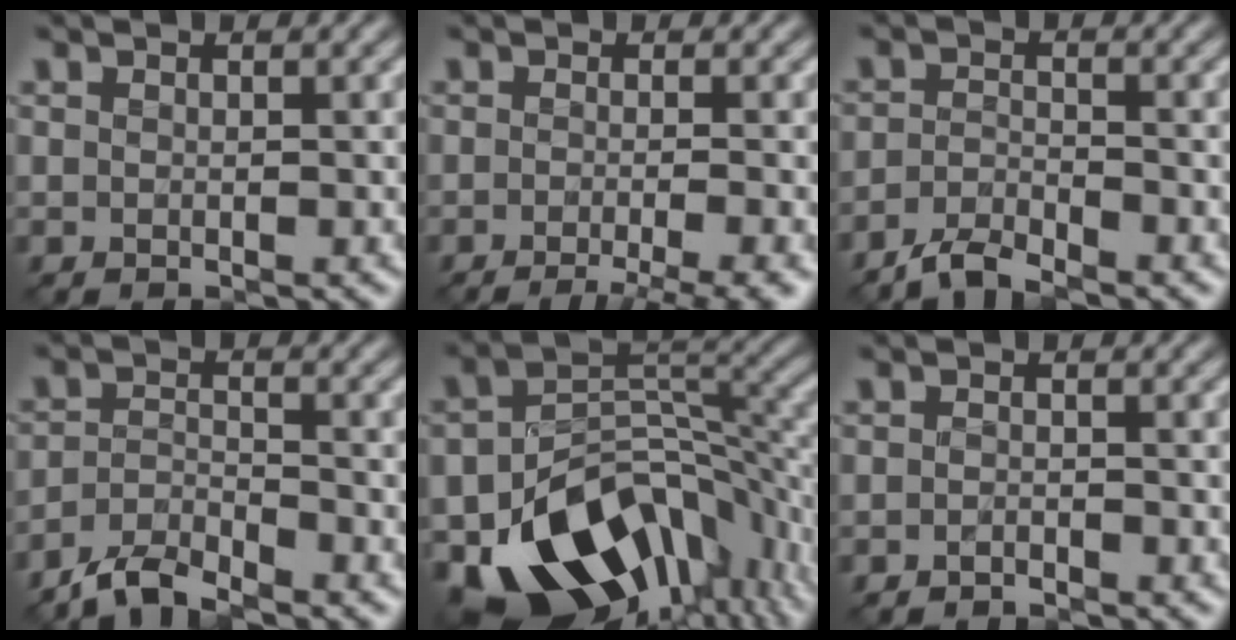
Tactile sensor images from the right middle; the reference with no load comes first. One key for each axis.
{"total": 4.2, "fx": -2.7, "fy": 0.5, "fz": 3.2, "tx": -0.041, "ty": -0.004, "tz": -0.045}
{"total": 2.7, "fx": -2.5, "fy": 0.2, "fz": 0.9, "tx": -0.025, "ty": 0.001, "tz": -0.057}
{"total": 3.4, "fx": -3.2, "fy": 0.5, "fz": 1.2, "tx": -0.028, "ty": 0.000, "tz": -0.073}
{"total": 15.5, "fx": -7.3, "fy": 9.6, "fz": 9.8, "tx": -0.181, "ty": -0.021, "tz": -0.100}
{"total": 0.8, "fx": -0.7, "fy": 0.0, "fz": 0.2, "tx": -0.006, "ty": 0.001, "tz": -0.014}